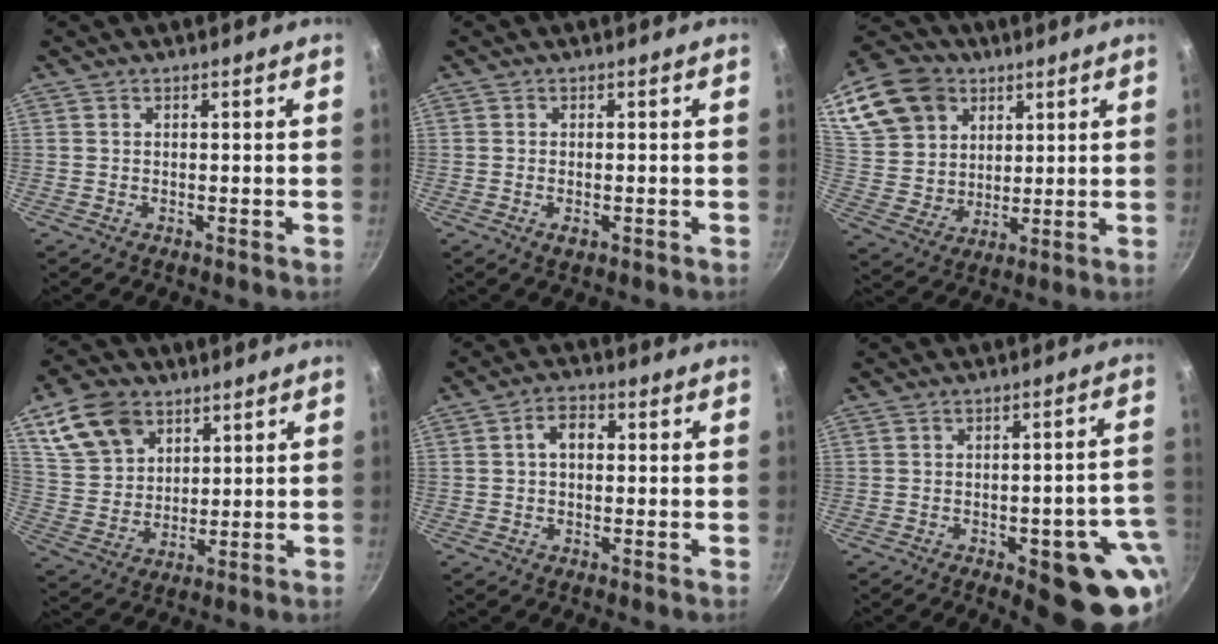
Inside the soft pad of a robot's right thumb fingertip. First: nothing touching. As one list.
[{"total": 2.0, "force": [-0.7, 1.1, 1.5], "torque": [-0.025, -0.002, -0.010]}, {"total": 21.4, "force": [10.0, 16.5, 9.4], "torque": [-0.201, -0.002, 0.196]}, {"total": 12.8, "force": [6.5, 9.0, 6.3], "torque": [-0.100, -0.013, 0.133]}, {"total": 4.5, "force": [0.6, 3.0, 3.3], "torque": [-0.043, 0.014, 0.002]}, {"total": 16.7, "force": [-5.8, 6.3, 14.3], "torque": [-0.117, 0.020, -0.070]}]